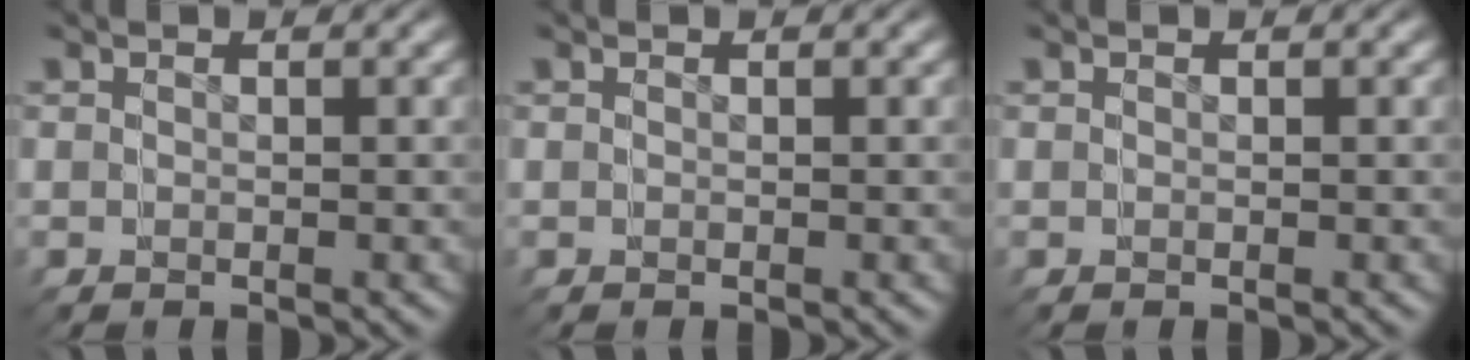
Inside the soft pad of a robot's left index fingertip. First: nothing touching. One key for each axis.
{"total": 0.0}
{"total": 0.0}